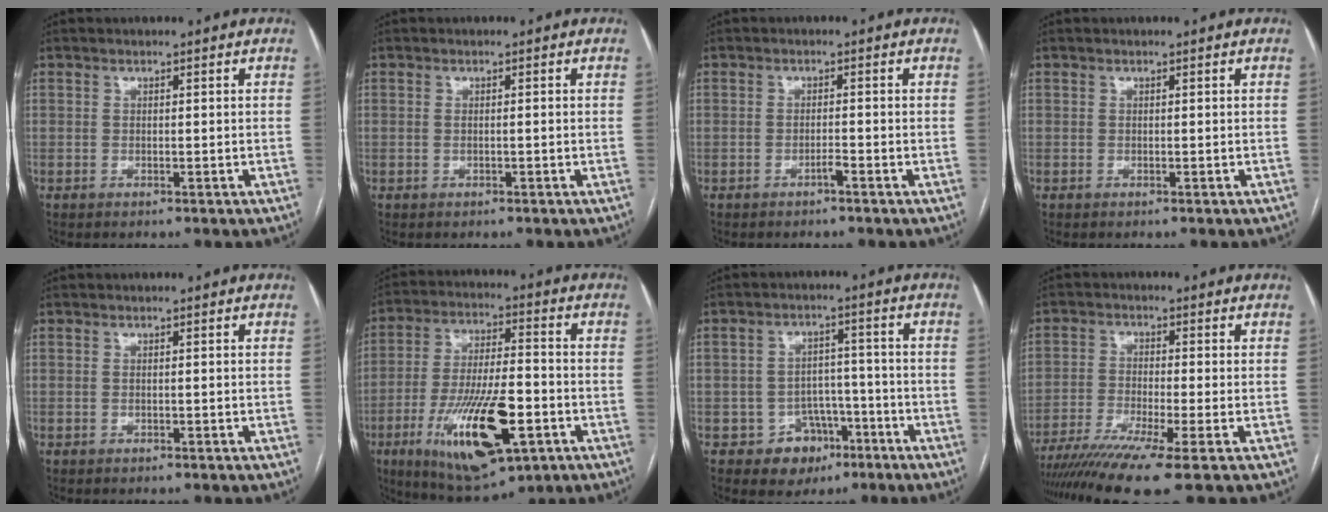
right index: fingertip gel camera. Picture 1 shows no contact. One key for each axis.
{"total": 0.7, "fx": 0.0, "fy": 0.1, "fz": 0.6, "tx": -0.013, "ty": 0.002, "tz": 0.003}
{"total": 1.0, "fx": -0.8, "fy": -0.1, "fz": 0.7, "tx": -0.013, "ty": 0.002, "tz": -0.012}
{"total": 0.0}
{"total": 0.0}
{"total": 18.0, "fx": -6.7, "fy": 4.9, "fz": 15.9, "tx": -0.310, "ty": -0.018, "tz": -0.102}
{"total": 6.3, "fx": -3.0, "fy": 5.5, "fz": 1.1, "tx": 0.002, "ty": 0.019, "tz": -0.033}
{"total": 10.6, "fx": -7.6, "fy": -1.3, "fz": 7.2, "tx": -0.116, "ty": -0.024, "tz": -0.123}